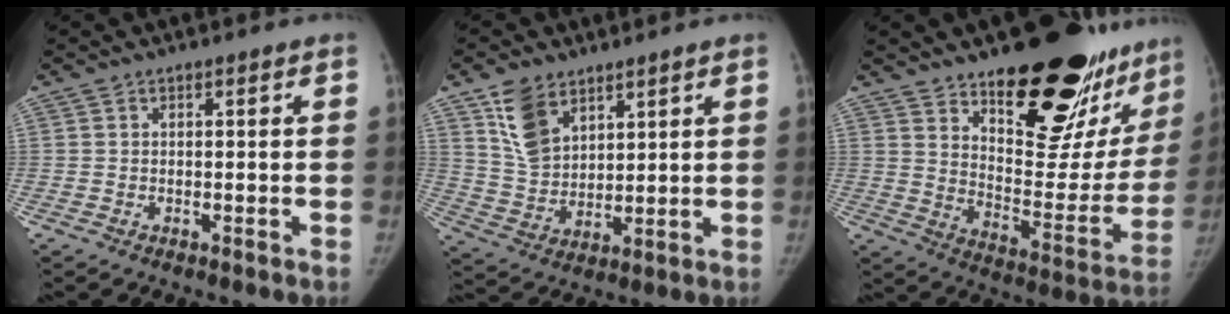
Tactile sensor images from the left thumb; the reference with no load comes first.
{"total": 9.5, "force": [5.6, 5.9, 4.9], "torque": [-0.071, -0.026, 0.118]}
{"total": 28.0, "force": [19.2, 10.9, 17.1], "torque": [-0.198, -0.117, 0.276]}